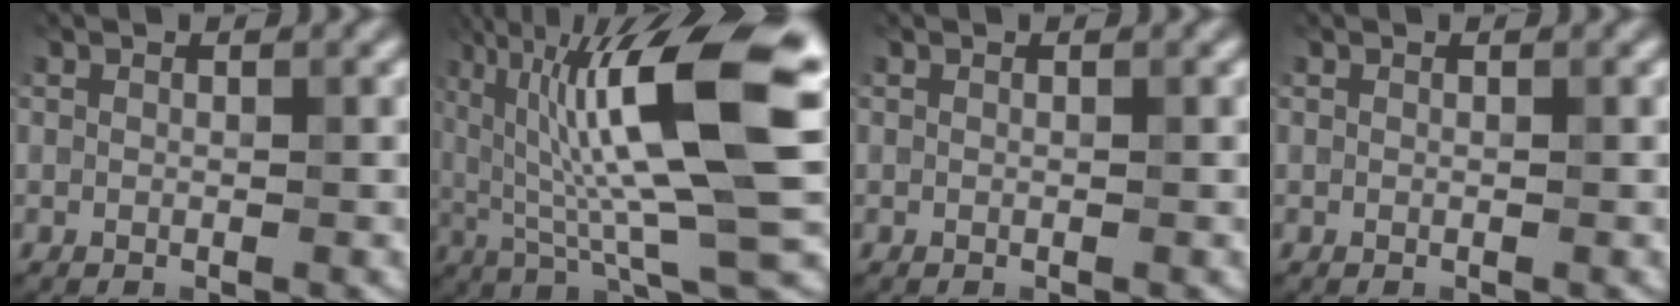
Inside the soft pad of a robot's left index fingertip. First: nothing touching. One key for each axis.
{"total": 15.3, "fx": 4.1, "fy": 3.4, "fz": 14.4, "tx": -0.239, "ty": 0.013, "tz": 0.070}
{"total": 0.0}
{"total": 0.0}